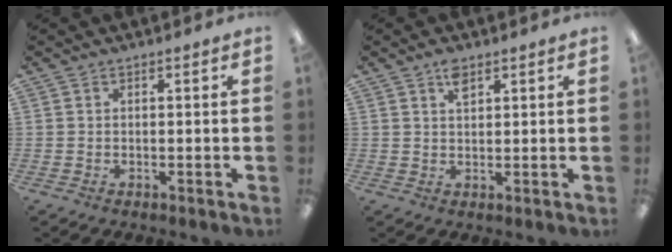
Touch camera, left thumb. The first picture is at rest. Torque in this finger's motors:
{"motor_torque": [0.42, 0.25, 0.33, -0.31, 0.01]}